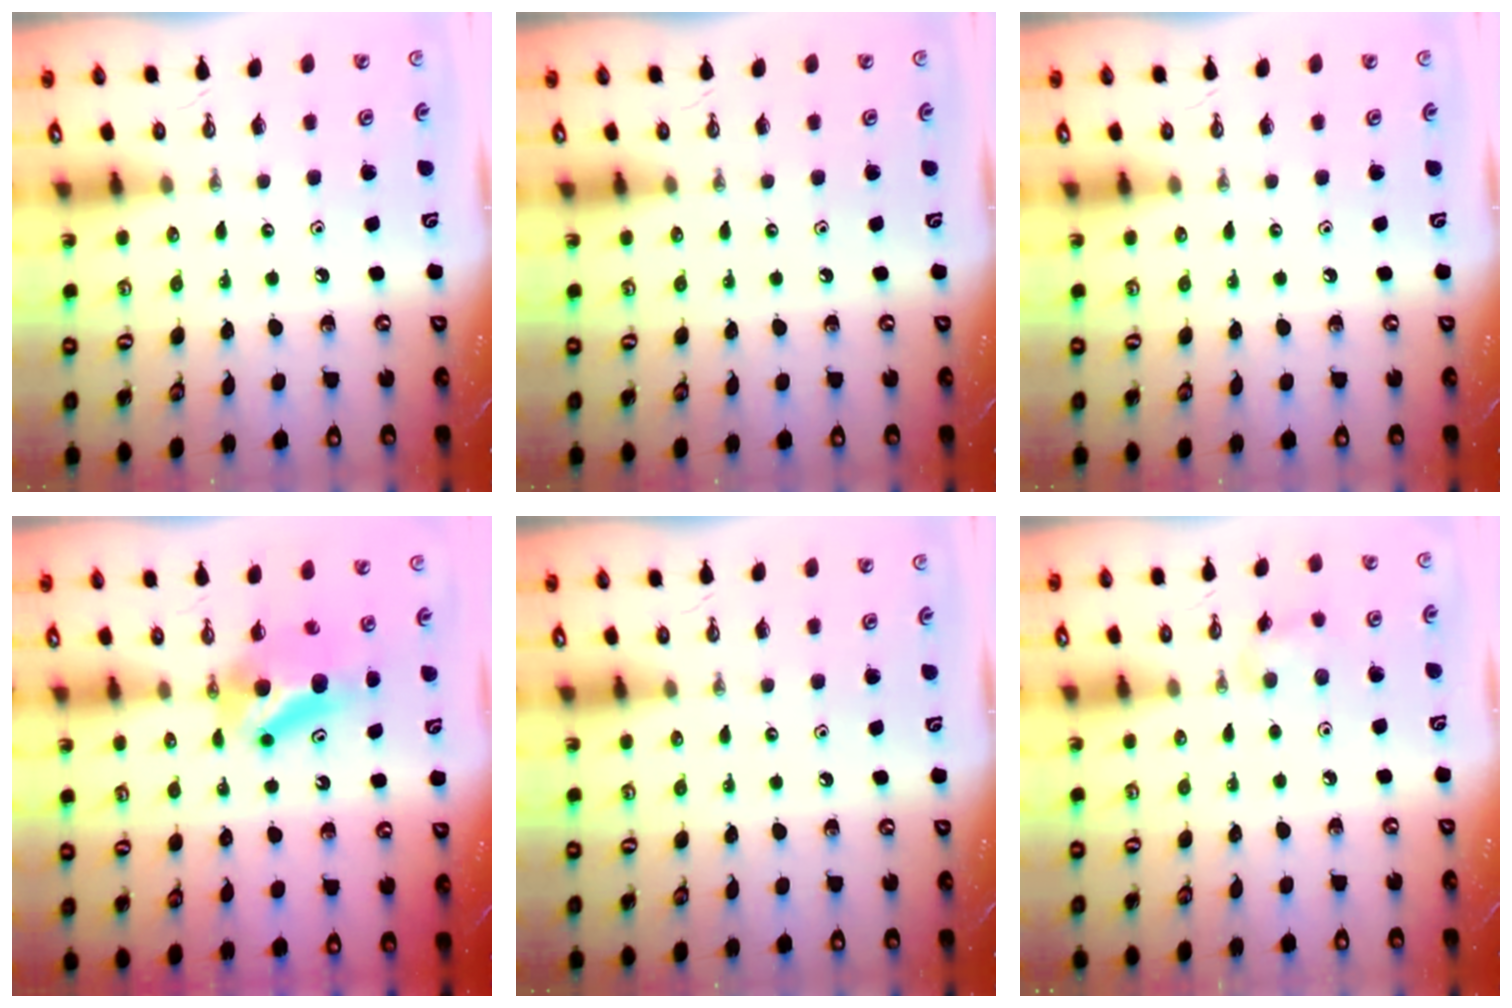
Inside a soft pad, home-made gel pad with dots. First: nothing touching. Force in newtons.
{"total": 0.0}
{"total": 0.0}
{"total": 7.8, "press": 7.2, "slide": 3.0}
{"total": 0.0}
{"total": 7.5, "press": 7.1, "slide": 2.3}